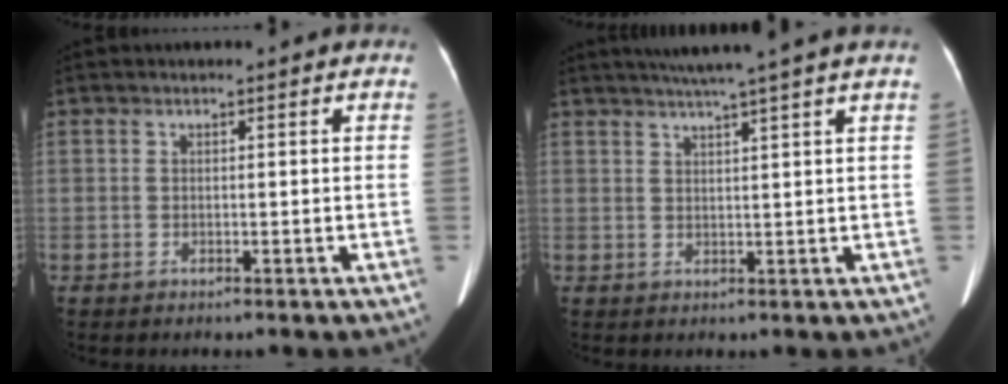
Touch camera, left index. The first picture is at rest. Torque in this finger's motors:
{"motor_torque": [0.71, -1.20, 0.02, 0.07]}